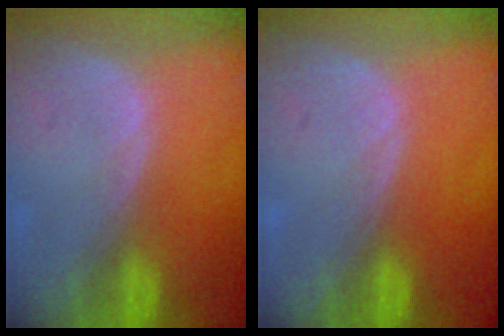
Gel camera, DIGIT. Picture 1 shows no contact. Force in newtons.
{"total": 0.0}